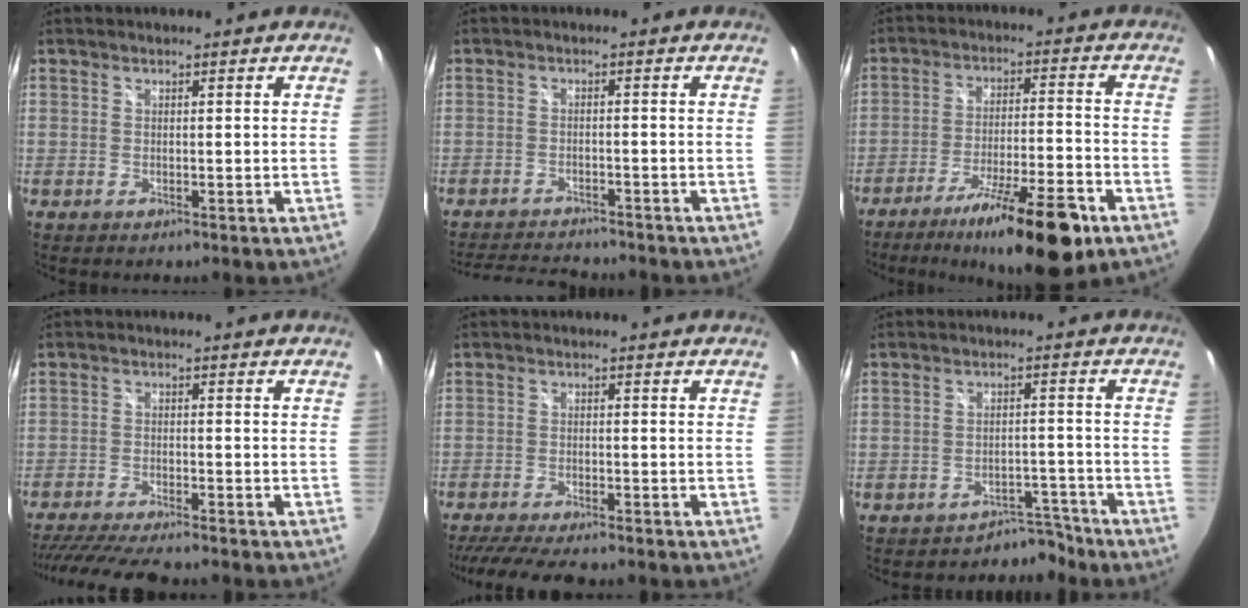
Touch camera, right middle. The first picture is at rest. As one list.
[{"total": 9.0, "force": [-8.5, 1.7, 2.5], "torque": [-0.071, -0.003, -0.133]}, {"total": 16.2, "force": [-10.5, 2.5, 12.1], "torque": [-0.205, -0.019, -0.165]}, {"total": 12.4, "force": [-10.9, 1.5, 5.7], "torque": [-0.131, -0.024, -0.180]}, {"total": 10.6, "force": [-9.3, 1.5, 4.9], "torque": [-0.113, -0.024, -0.151]}, {"total": 4.3, "force": [-3.7, 2.0, -0.7], "torque": [0.021, 0.028, -0.052]}]